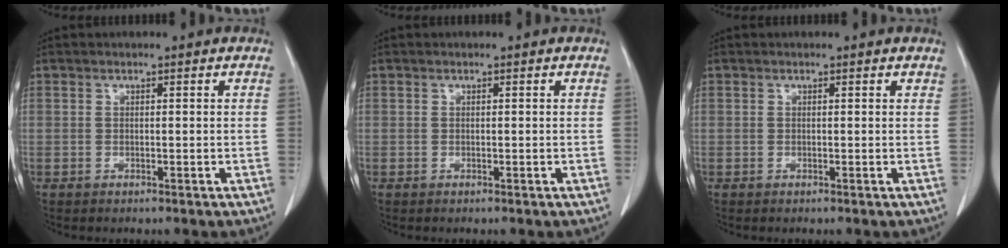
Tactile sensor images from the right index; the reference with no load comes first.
{"total": 0.0}
{"total": 0.0}